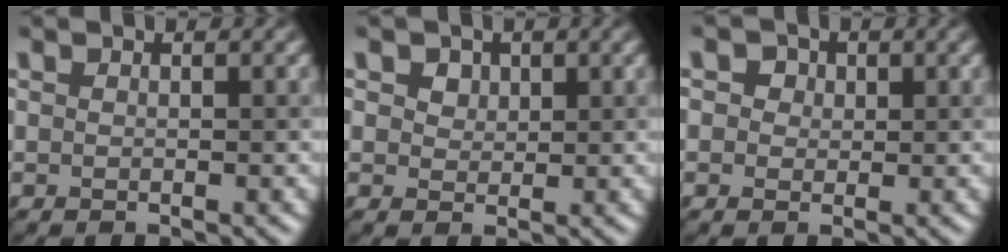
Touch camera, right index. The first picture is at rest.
{"total": 2.6, "force": [1.4, 1.8, 1.2], "torque": [-0.025, 0.010, 0.012]}
{"total": 2.9, "force": [1.3, 2.2, 1.4], "torque": [-0.015, 0.015, 0.000]}